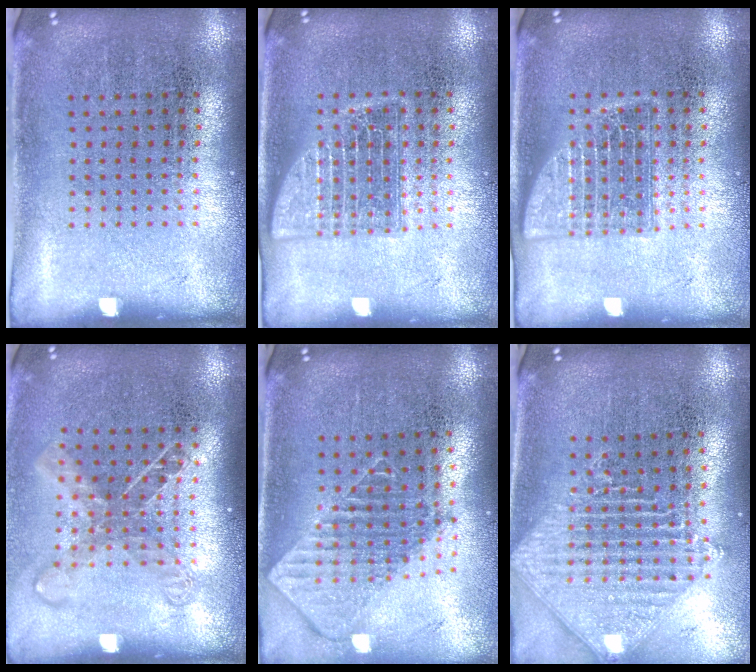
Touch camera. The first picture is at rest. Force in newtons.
{"total": 2.4, "press": 2.4, "slide": 0.4}
{"total": 1.8, "press": 1.7, "slide": 0.3}
{"total": 1.5, "press": 1.2, "slide": 1.0}
{"total": 2.0, "press": 1.5, "slide": 1.2}
{"total": 1.9, "press": 1.6, "slide": 1.1}